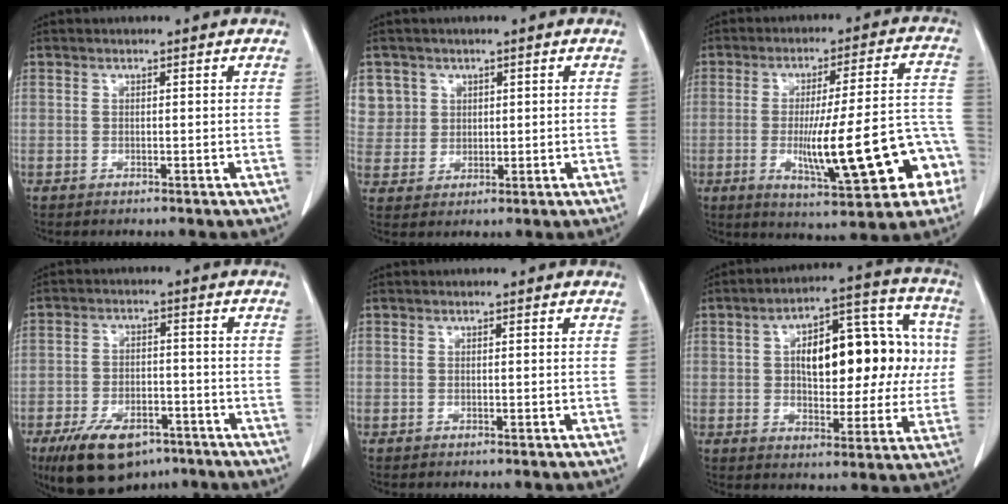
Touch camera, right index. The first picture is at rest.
{"total": 6.0, "force": [2.6, 5.4, 0.0], "torque": [0.009, 0.009, 0.062]}
{"total": 18.6, "force": [-5.2, 2.8, 17.6], "torque": [-0.214, 0.024, -0.057]}
{"total": 12.0, "force": [-8.1, 5.7, 6.8], "torque": [-0.120, -0.005, -0.128]}
{"total": 0.0}
{"total": 18.2, "force": [2.4, 8.1, 16.1], "torque": [-0.236, 0.046, 0.040]}